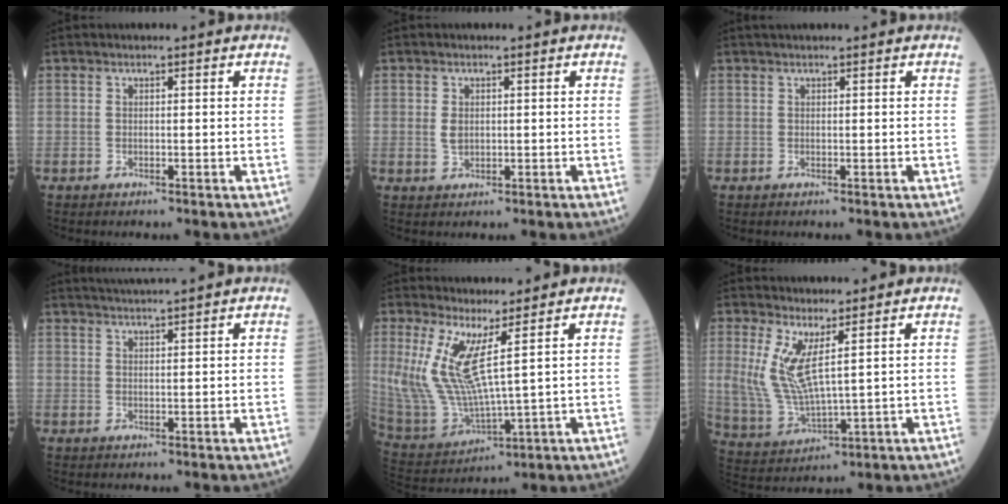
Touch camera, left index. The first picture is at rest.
{"total": 1.5, "force": [0.2, 1.0, 1.1], "torque": [-0.022, 0.001, 0.014]}
{"total": 2.6, "force": [2.4, -0.2, 1.1], "torque": [-0.010, 0.025, 0.037]}
{"total": 3.8, "force": [3.4, -1.0, 1.4], "torque": [-0.019, 0.019, 0.060]}
{"total": 10.2, "force": [3.6, 1.5, 9.4], "torque": [-0.222, -0.014, 0.092]}
{"total": 7.8, "force": [2.7, 1.6, 7.2], "torque": [-0.172, -0.009, 0.073]}